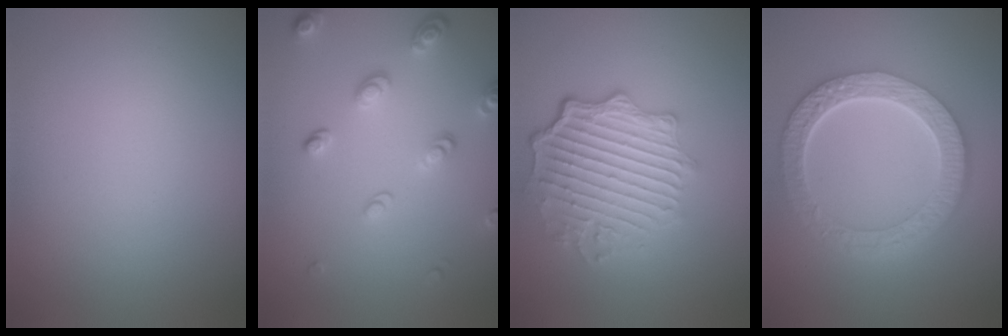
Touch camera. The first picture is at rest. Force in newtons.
{"total": 3.3, "press": 2.5, "slide": 2.1}
{"total": 6.0, "press": 4.7, "slide": 3.8}
{"total": 6.8, "press": 5.0, "slide": 4.6}